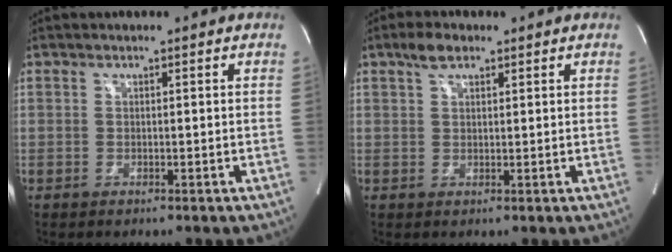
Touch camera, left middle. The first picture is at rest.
{"total": 3.1, "force": [2.1, 1.4, 1.9], "torque": [-0.041, 0.011, 0.040]}